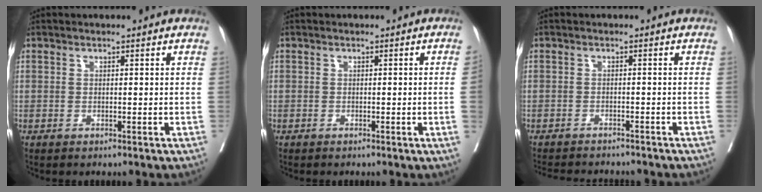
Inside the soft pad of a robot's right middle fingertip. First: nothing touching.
{"total": 1.2, "force": [-0.3, -0.4, 1.1], "torque": [-0.011, 0.001, -0.004]}
{"total": 9.2, "force": [-8.6, 1.0, 2.8], "torque": [-0.040, -0.005, -0.110]}